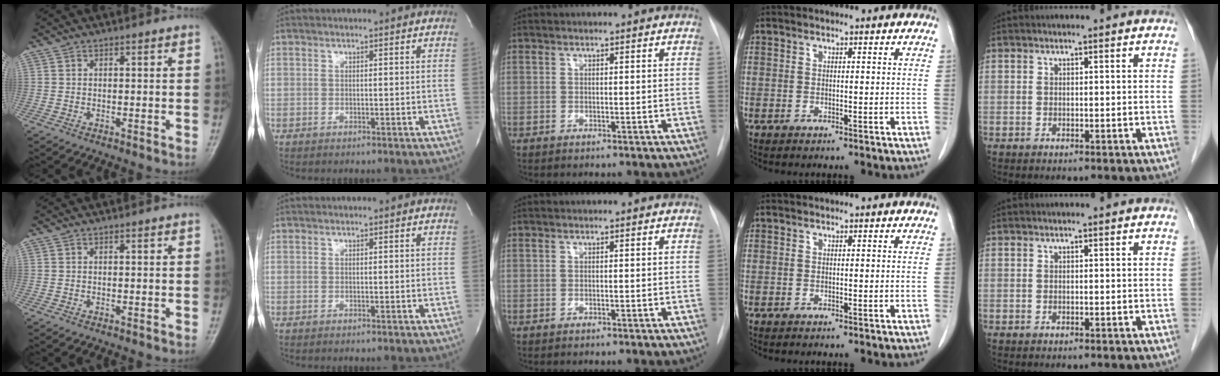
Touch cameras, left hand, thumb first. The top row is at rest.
{}